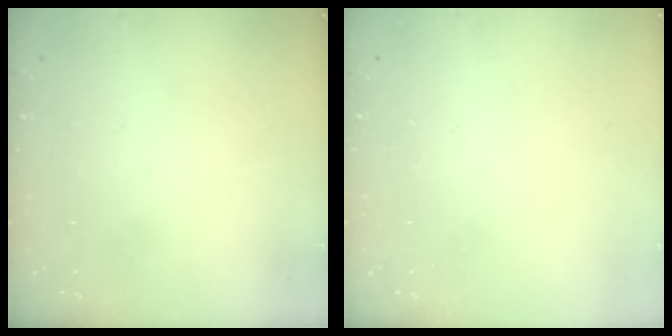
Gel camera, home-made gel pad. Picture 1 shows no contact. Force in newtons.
{"total": 0.0}